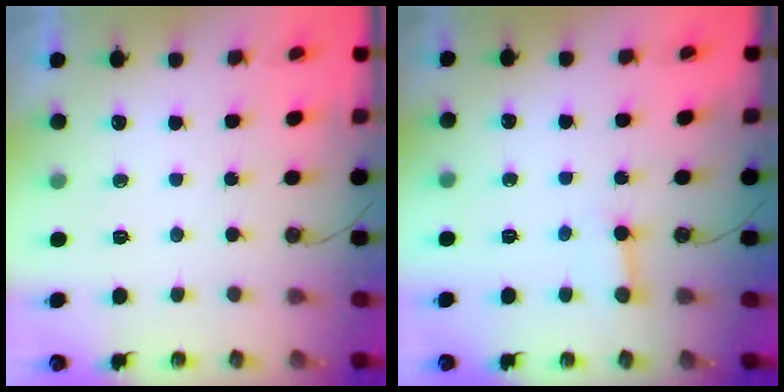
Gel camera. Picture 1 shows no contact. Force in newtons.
{"total": 3.0, "press": 3.0, "slide": 0.3}